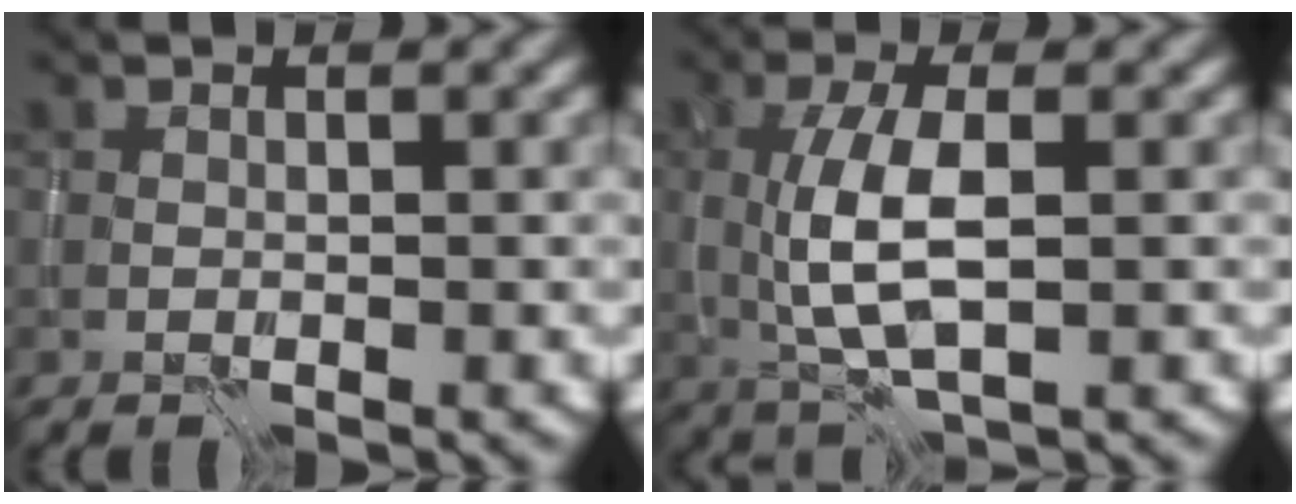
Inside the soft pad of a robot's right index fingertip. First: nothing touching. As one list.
[{"total": 5.7, "force": [0.0, 2.1, 5.3], "torque": [-0.118, -0.002, 0.003]}]